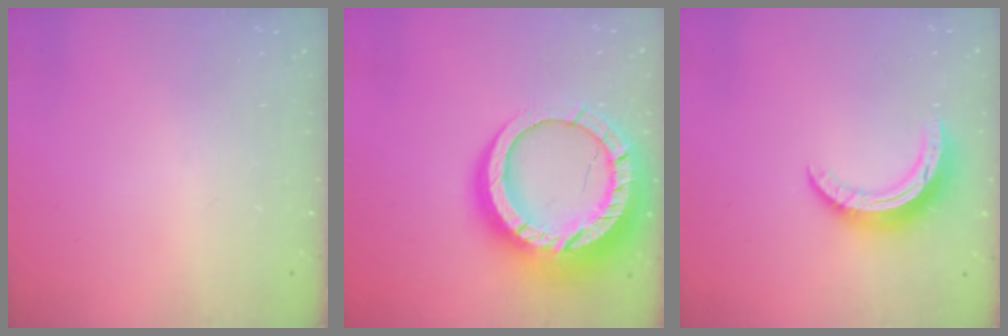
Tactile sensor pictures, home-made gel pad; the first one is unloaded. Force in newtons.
{"total": 23.7, "press": 23.7, "slide": 2.1}
{"total": 9.9, "press": 9.9, "slide": 0.2}